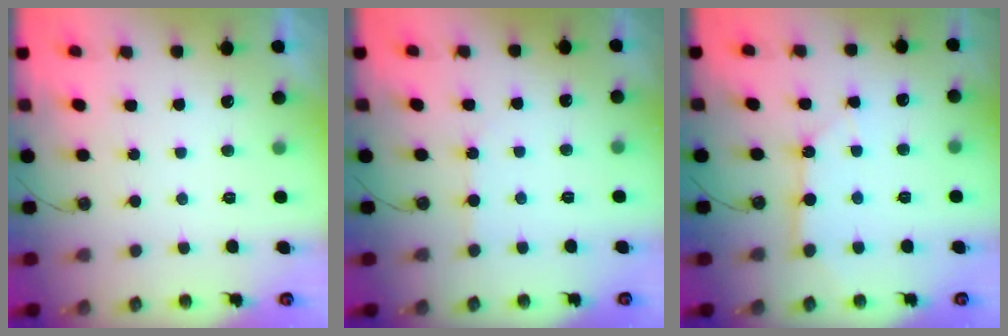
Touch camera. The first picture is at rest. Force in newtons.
{"total": 2.3, "press": 2.3, "slide": 0.4}
{"total": 5.2, "press": 5.1, "slide": 0.5}